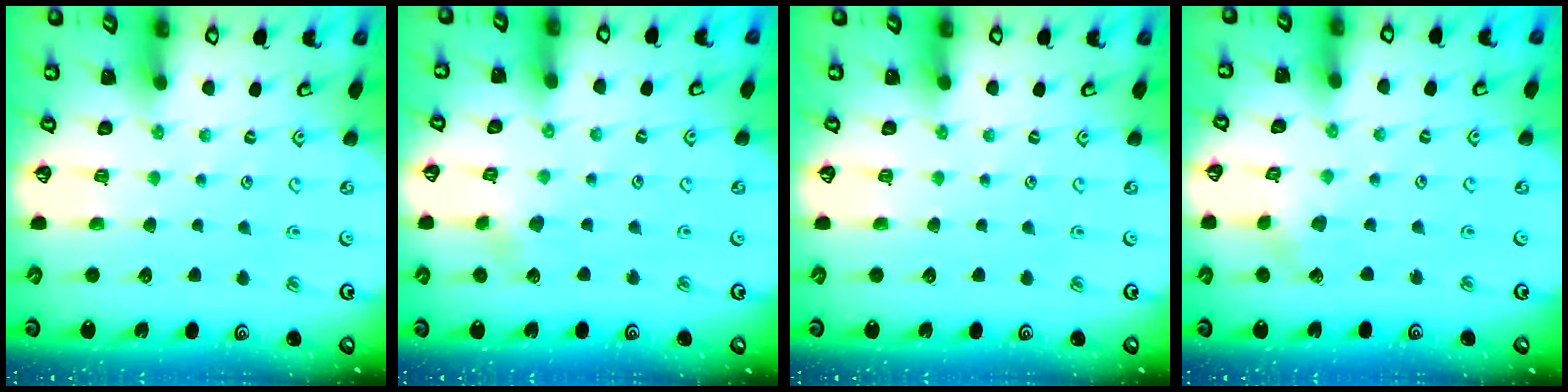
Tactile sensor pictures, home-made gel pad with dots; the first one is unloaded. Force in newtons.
{"total": 3.8, "press": 3.8, "slide": 0.4}
{"total": 0.0}
{"total": 1.9, "press": 1.9, "slide": 0.2}